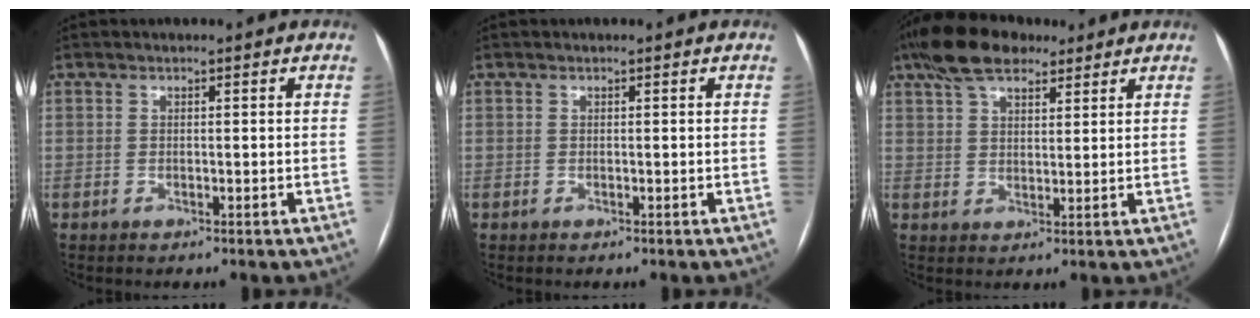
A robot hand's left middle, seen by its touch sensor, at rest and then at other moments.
{"total": 0.0}
{"total": 9.6, "force": [6.9, 4.0, 5.3], "torque": [-0.103, 0.031, 0.122]}